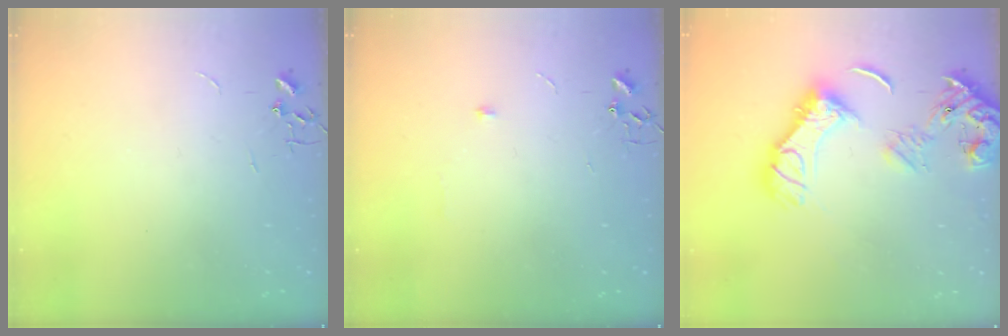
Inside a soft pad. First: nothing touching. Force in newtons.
{"total": 4.7, "press": 4.6, "slide": 1.0}
{"total": 18.4, "press": 18.3, "slide": 2.3}